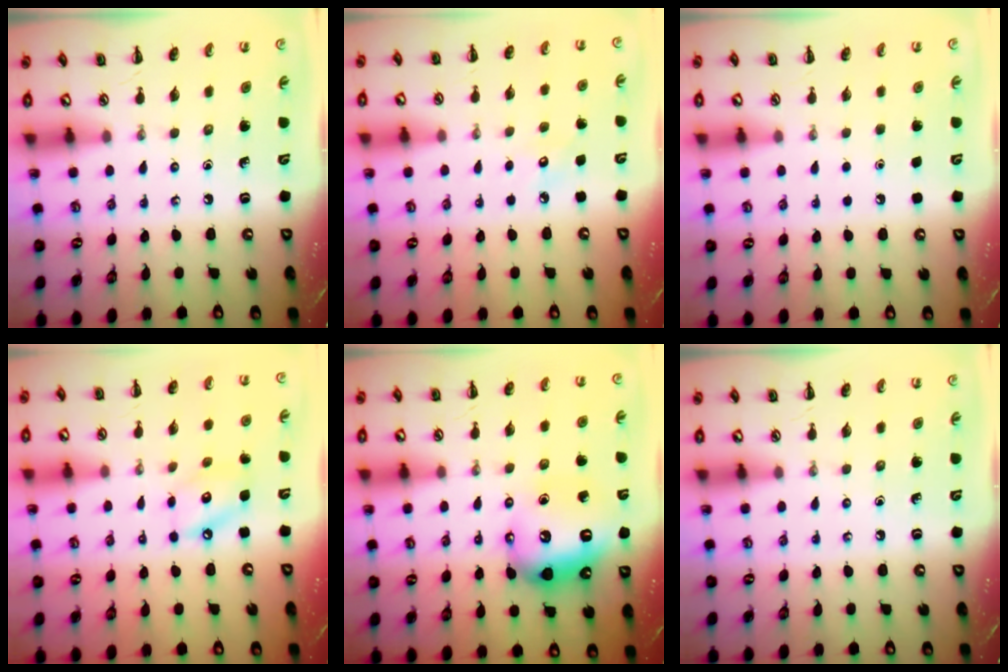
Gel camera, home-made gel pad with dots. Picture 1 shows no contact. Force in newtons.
{"total": 4.8, "press": 4.6, "slide": 1.1}
{"total": 1.6, "press": 1.6, "slide": 0.1}
{"total": 8.6, "press": 8.5, "slide": 0.8}
{"total": 12.6, "press": 12.5, "slide": 1.5}
{"total": 0.0}